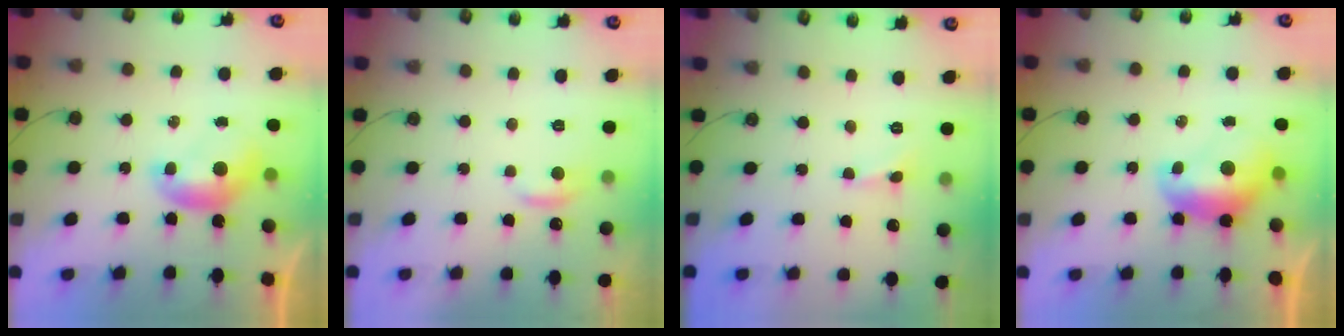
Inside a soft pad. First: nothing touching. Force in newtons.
{"total": 0.6, "press": 0.2, "slide": 0.6}
{"total": 0.0}
{"total": 2.0, "press": 1.9, "slide": 0.4}